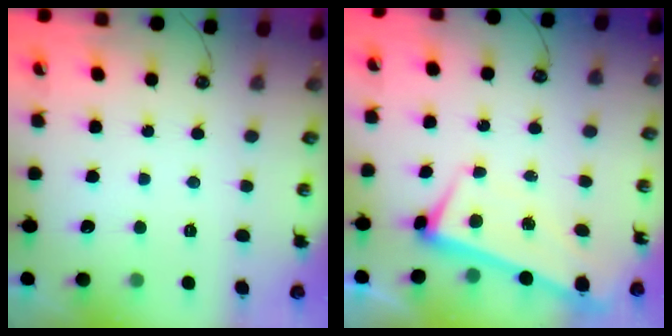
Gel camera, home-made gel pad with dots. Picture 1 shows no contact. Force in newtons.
{"total": 1.9, "press": 1.3, "slide": 1.4}